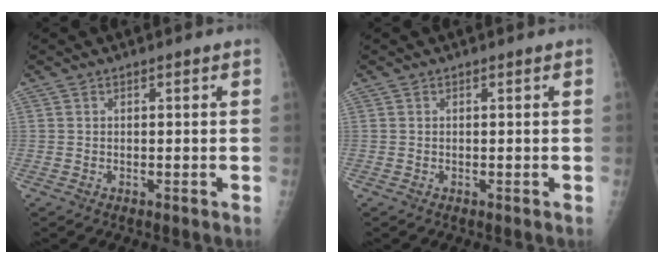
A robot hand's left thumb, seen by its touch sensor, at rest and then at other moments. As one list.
[{"total": 0.0}]